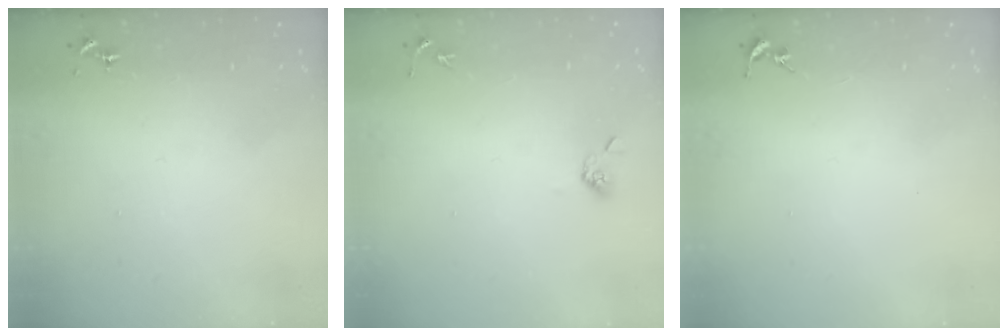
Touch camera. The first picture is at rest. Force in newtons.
{"total": 5.0, "press": 4.7, "slide": 1.7}
{"total": 0.0}